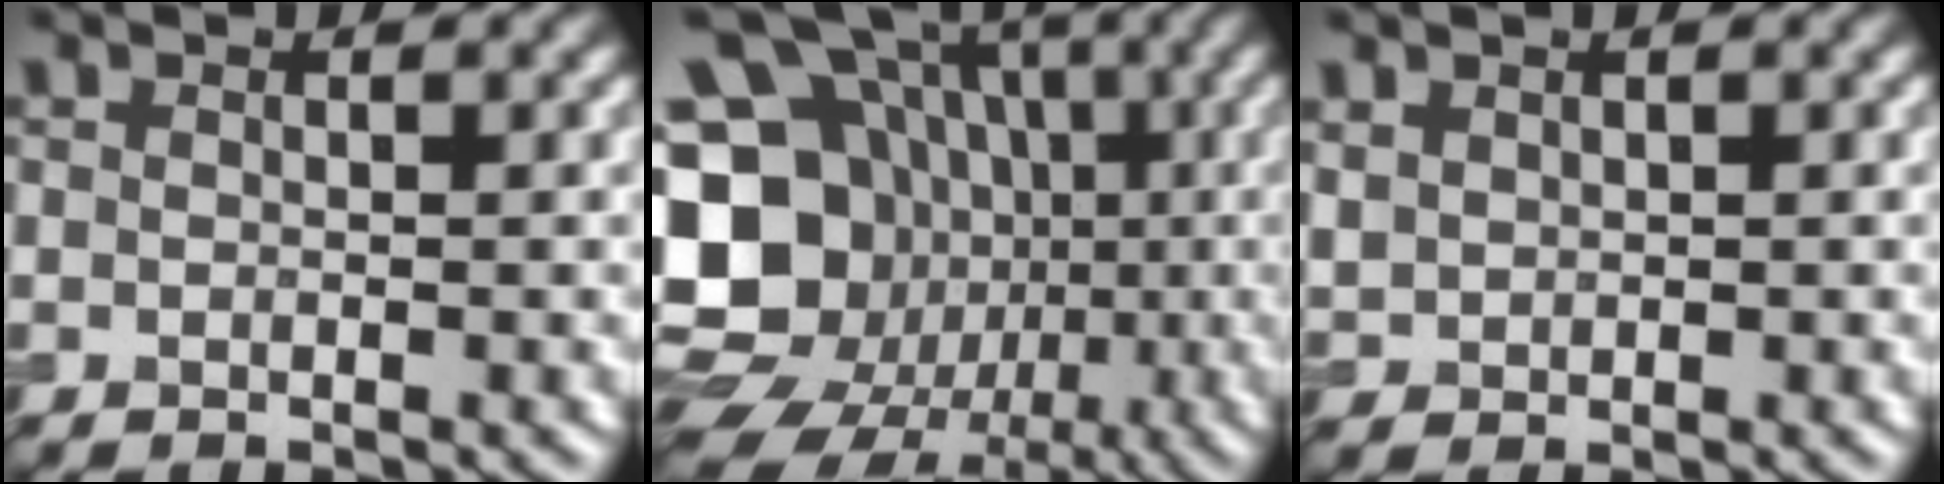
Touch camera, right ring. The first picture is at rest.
{"total": 22.0, "force": [-4.4, 19.6, 9.0], "torque": [-0.168, -0.002, -0.097]}
{"total": 1.0, "force": [0.8, 0.6, -0.4], "torque": [0.002, 0.008, 0.028]}